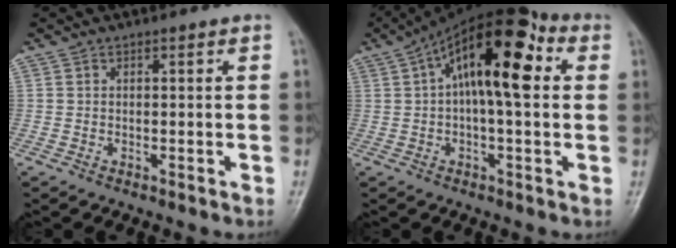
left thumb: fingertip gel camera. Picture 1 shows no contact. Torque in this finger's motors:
{"motor_torque": [0.40, 2.28, 2.36, -0.41, 0.24]}